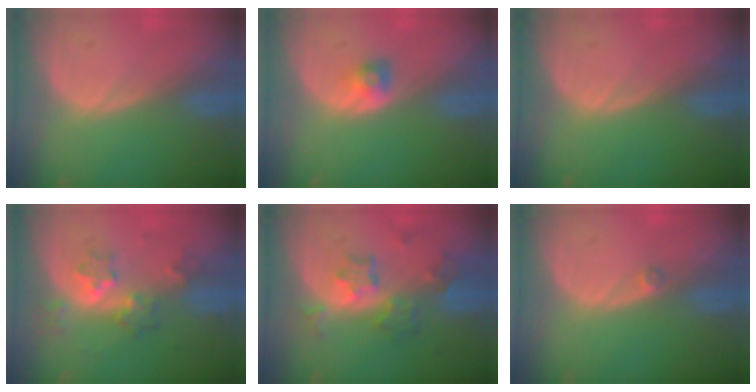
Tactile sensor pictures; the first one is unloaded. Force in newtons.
{"total": 2.0, "press": 2.0, "slide": 0.3}
{"total": 0.0}
{"total": 6.2, "press": 5.5, "slide": 3.0}
{"total": 7.3, "press": 6.5, "slide": 3.3}
{"total": 1.0, "press": 0.8, "slide": 0.5}